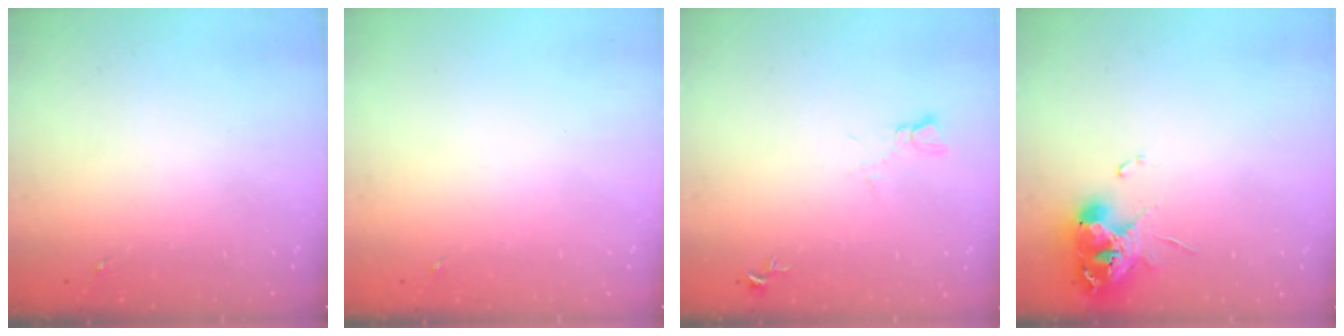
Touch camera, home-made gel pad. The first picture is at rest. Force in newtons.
{"total": 0.0}
{"total": 5.6, "press": 5.5, "slide": 0.6}
{"total": 11.1, "press": 11.0, "slide": 1.2}